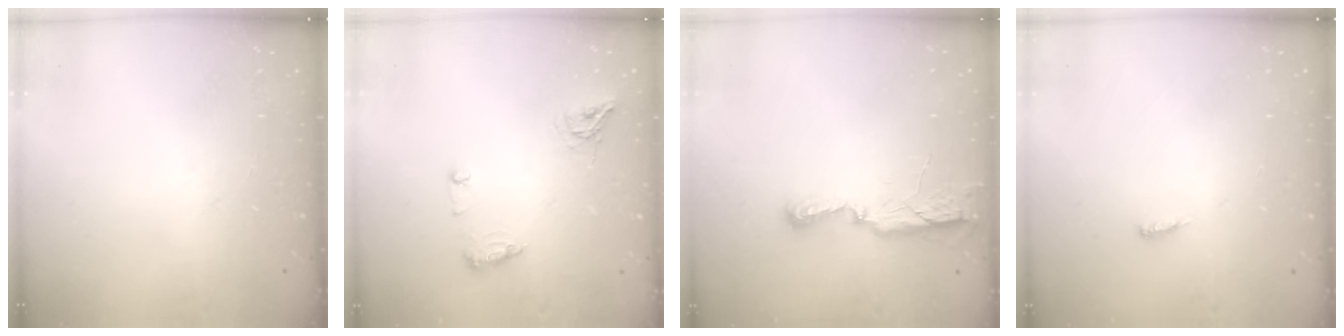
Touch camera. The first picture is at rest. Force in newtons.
{"total": 8.8, "press": 8.8, "slide": 0.5}
{"total": 6.6, "press": 6.5, "slide": 1.1}
{"total": 4.3, "press": 4.1, "slide": 1.3}